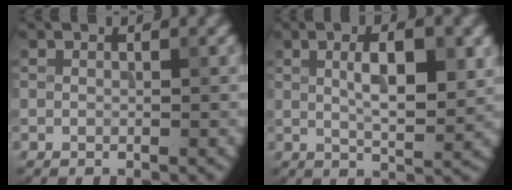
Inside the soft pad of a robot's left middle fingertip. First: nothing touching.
{"total": 5.7, "force": [1.2, 1.8, 5.2], "torque": [-0.083, 0.003, 0.023]}